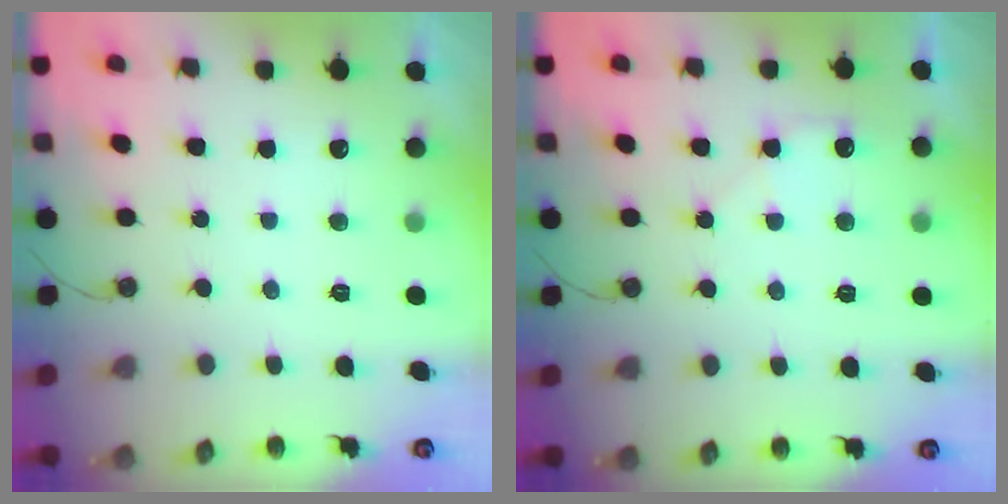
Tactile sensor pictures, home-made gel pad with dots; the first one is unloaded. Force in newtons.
{"total": 6.7, "press": 6.6, "slide": 0.8}